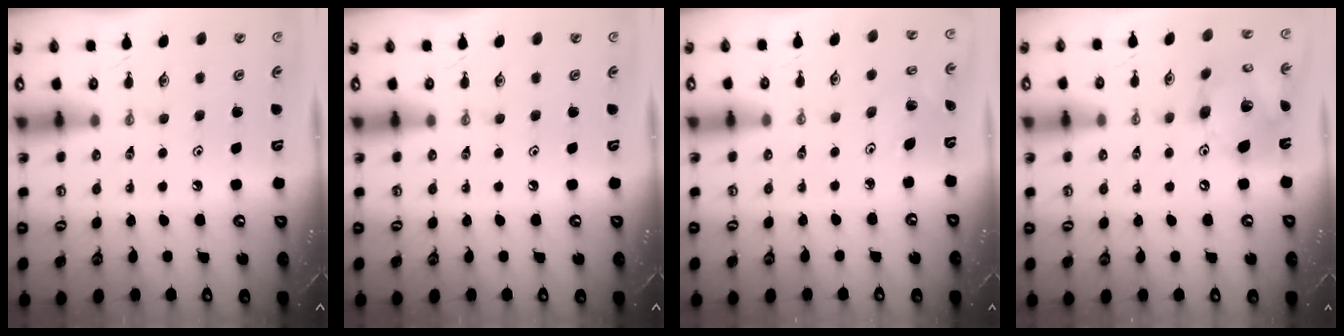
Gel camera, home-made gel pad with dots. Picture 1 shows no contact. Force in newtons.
{"total": 0.0}
{"total": 3.1, "press": 3.1, "slide": 0.2}
{"total": 16.0, "press": 15.7, "slide": 3.1}